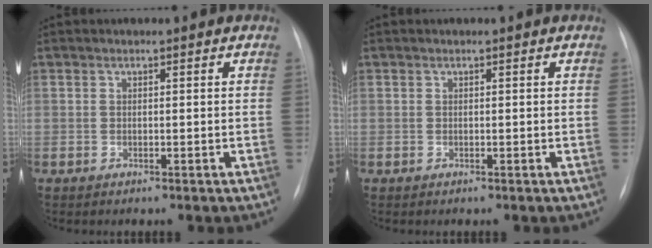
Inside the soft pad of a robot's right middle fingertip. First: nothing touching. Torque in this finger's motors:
{"motor_torque": [0.00, 0.00, 0.00, 0.00]}